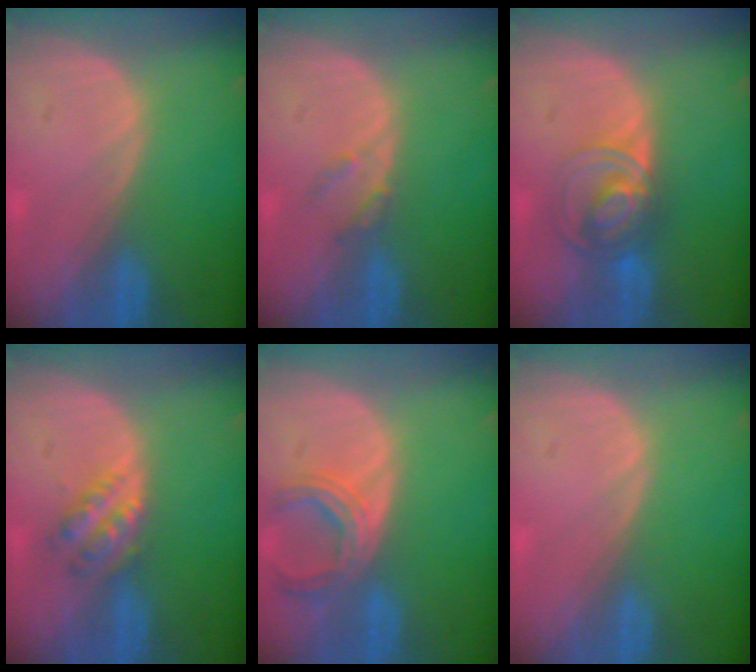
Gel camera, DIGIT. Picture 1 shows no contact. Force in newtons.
{"total": 1.9, "press": 1.9, "slide": 0.1}
{"total": 7.6, "press": 6.2, "slide": 4.3}
{"total": 4.7, "press": 4.1, "slide": 2.2}
{"total": 5.9, "press": 5.5, "slide": 2.2}
{"total": 0.0}